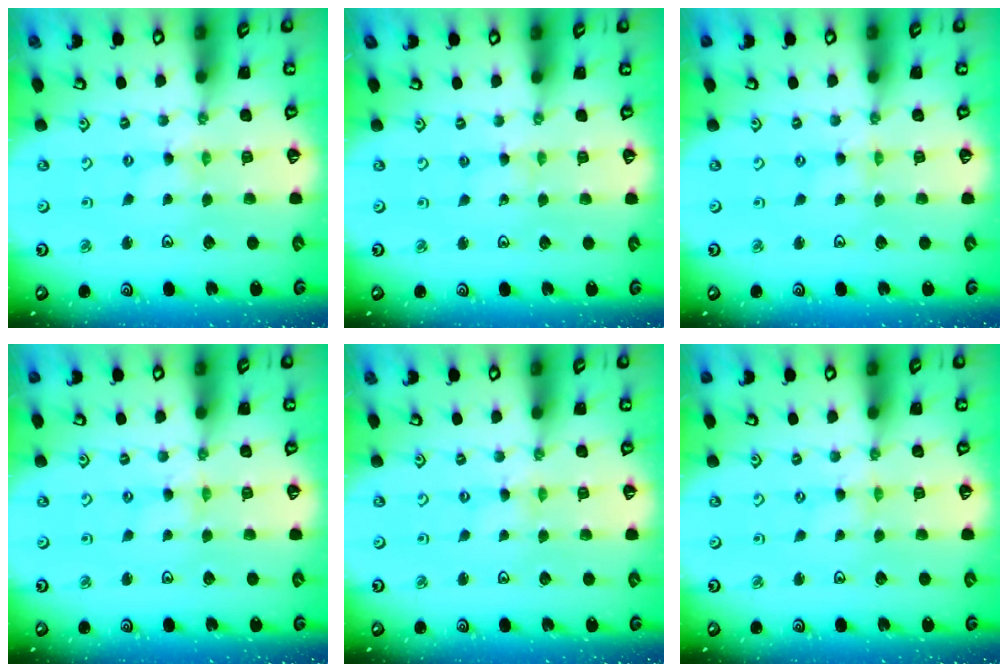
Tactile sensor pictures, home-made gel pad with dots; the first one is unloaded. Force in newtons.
{"total": 1.2, "press": 1.2, "slide": 0.2}
{"total": 0.0}
{"total": 1.7, "press": 1.7, "slide": 0.2}
{"total": 0.0}
{"total": 0.0}